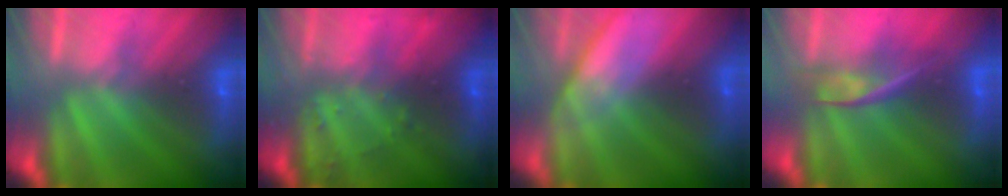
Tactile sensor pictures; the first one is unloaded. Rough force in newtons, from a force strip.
{"total": 3.3}
{"total": 2.9}
{"total": 2.4}